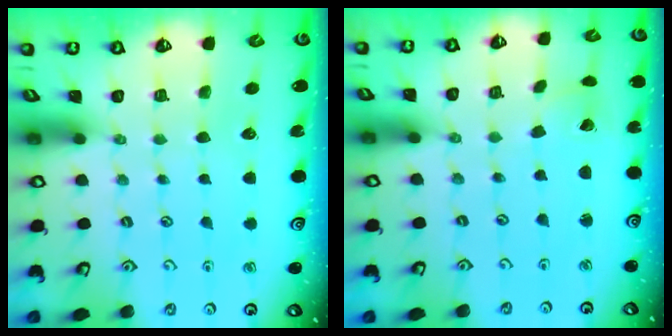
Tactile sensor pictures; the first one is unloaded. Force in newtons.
{"total": 2.0, "press": 2.0, "slide": 0.3}